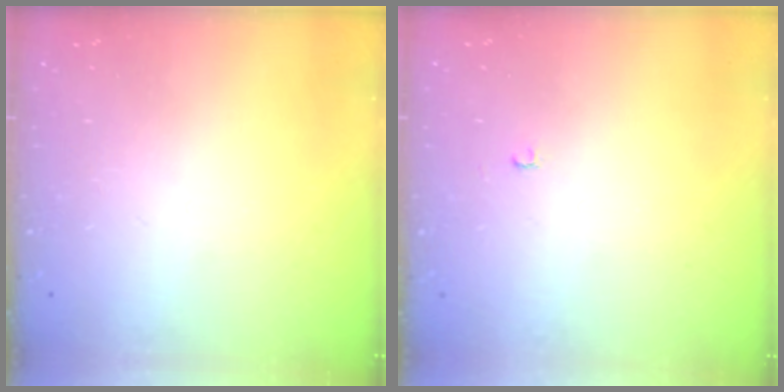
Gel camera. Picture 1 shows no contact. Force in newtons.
{"total": 2.1, "press": 2.1, "slide": 0.2}